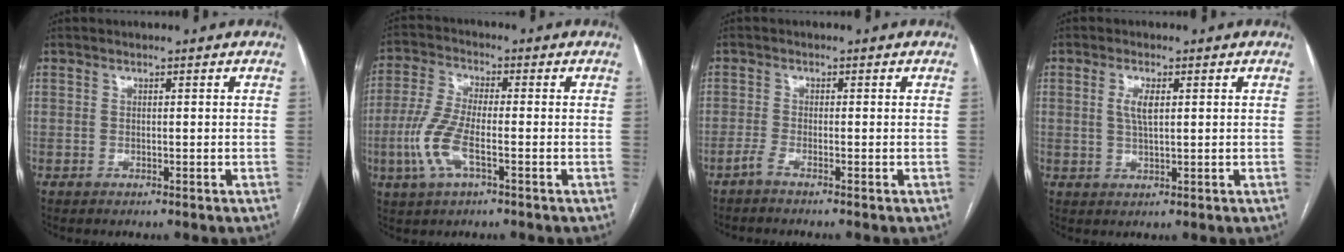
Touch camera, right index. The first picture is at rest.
{"total": 8.3, "force": [-2.7, 2.3, 7.5], "torque": [-0.177, -0.003, -0.056]}
{"total": 1.6, "force": [-1.3, -0.5, 0.8], "torque": [-0.017, 0.002, -0.029]}
{"total": 3.2, "force": [0.8, 0.8, 3.0], "torque": [-0.061, 0.000, 0.016]}